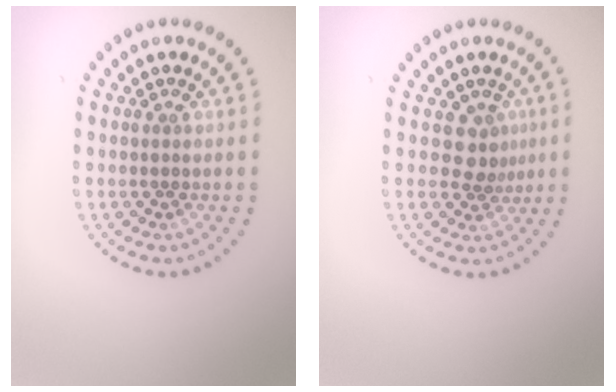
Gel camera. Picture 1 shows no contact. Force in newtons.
{"total": 2.2, "press": 1.7, "slide": 1.4}